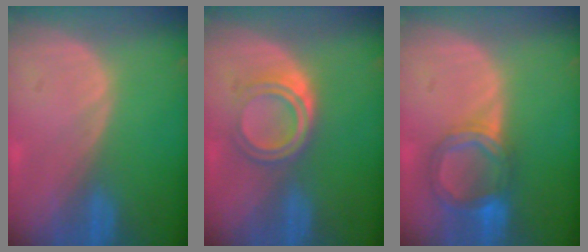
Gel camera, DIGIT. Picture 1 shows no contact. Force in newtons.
{"total": 5.1, "press": 4.5, "slide": 2.4}
{"total": 6.3, "press": 5.8, "slide": 2.4}